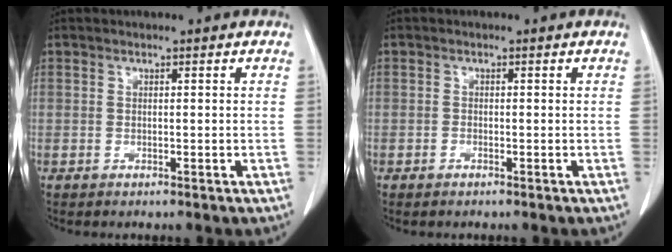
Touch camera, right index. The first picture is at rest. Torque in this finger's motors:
{"motor_torque": [-0.08, 0.04, -0.04, -0.02]}